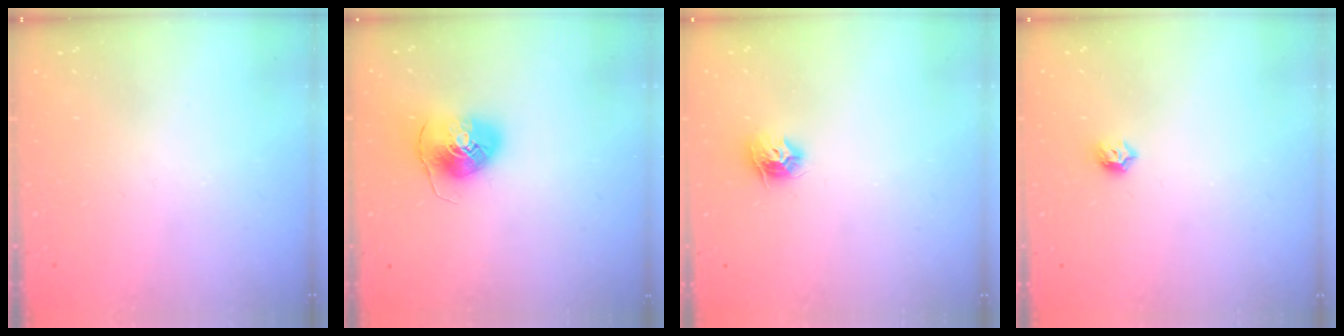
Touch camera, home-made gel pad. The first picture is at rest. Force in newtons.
{"total": 9.0, "press": 8.8, "slide": 1.5}
{"total": 9.3, "press": 9.3, "slide": 0.2}
{"total": 5.6, "press": 5.6, "slide": 0.8}